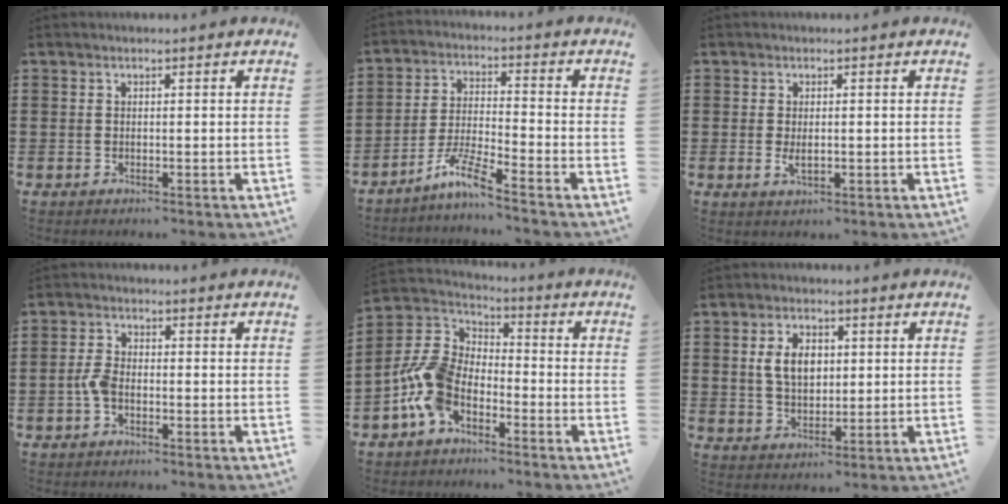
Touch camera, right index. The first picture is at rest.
{"total": 6.6, "force": [-5.4, -0.2, 3.8], "torque": [-0.090, -0.013, -0.107]}
{"total": 1.7, "force": [0.1, 0.8, 1.6], "torque": [-0.029, 0.003, 0.001]}
{"total": 2.8, "force": [-1.1, 1.5, 2.2], "torque": [-0.059, -0.002, -0.025]}
{"total": 9.5, "force": [-4.1, 6.1, 6.0], "torque": [-0.175, -0.002, -0.091]}
{"total": 5.5, "force": [1.1, 3.4, 4.1], "torque": [-0.089, 0.008, 0.014]}